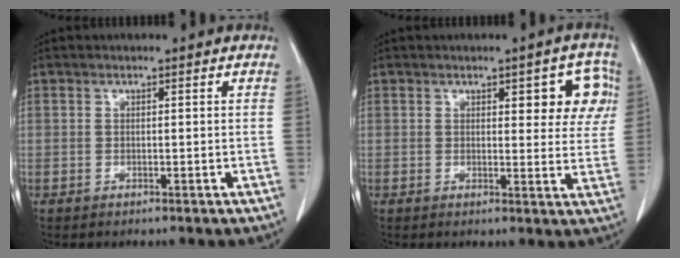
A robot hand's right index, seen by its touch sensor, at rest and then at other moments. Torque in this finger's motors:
{"motor_torque": [0.20, 0.18, 0.12, 0.02]}